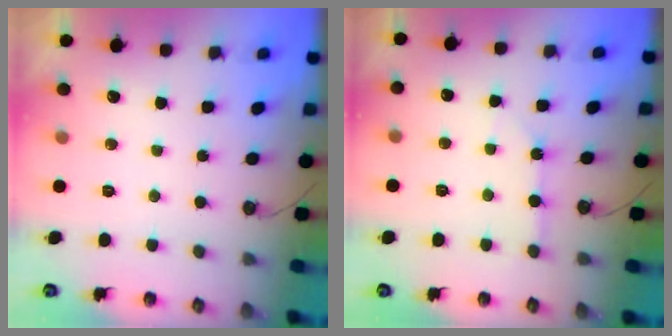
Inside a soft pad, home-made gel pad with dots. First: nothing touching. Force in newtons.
{"total": 3.9, "press": 3.9, "slide": 0.3}